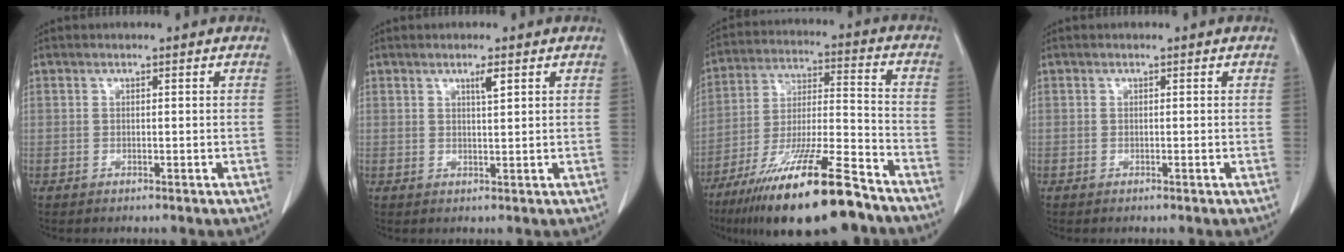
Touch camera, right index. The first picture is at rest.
{"total": 1.8, "force": [1.0, 0.0, 1.5], "torque": [-0.027, -0.002, 0.018]}
{"total": 20.1, "force": [-14.3, 2.0, 14.0], "torque": [-0.239, -0.032, -0.252]}
{"total": 0.0}